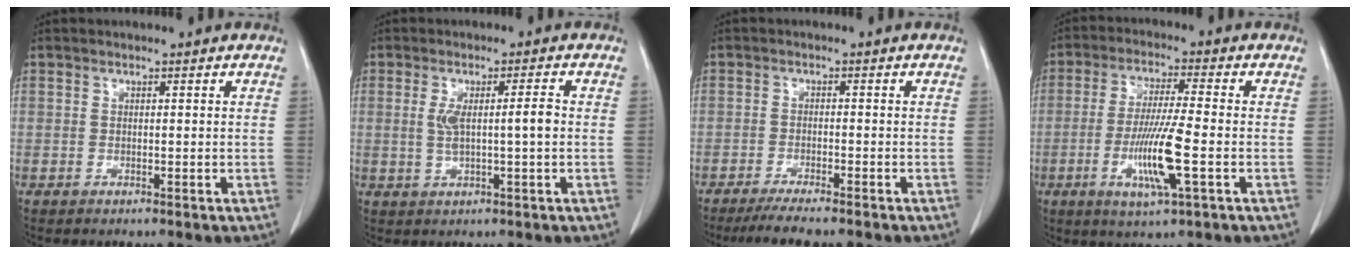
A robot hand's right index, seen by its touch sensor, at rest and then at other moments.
{"total": 4.8, "force": [0.1, 0.2, 4.8], "torque": [-0.088, 0.006, 0.007]}
{"total": 6.2, "force": [-5.3, 0.0, 3.3], "torque": [-0.045, -0.015, -0.086]}
{"total": 10.0, "force": [-2.8, 0.1, 9.6], "torque": [-0.188, -0.016, -0.054]}